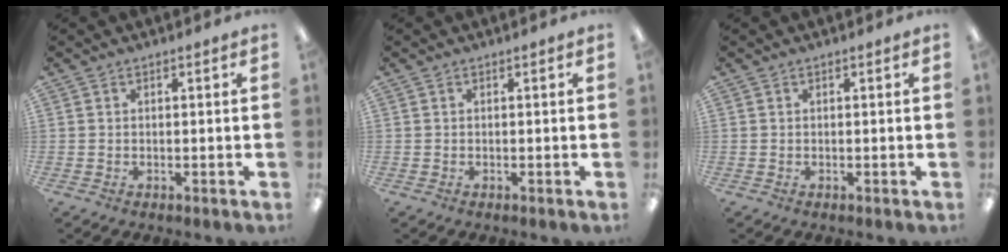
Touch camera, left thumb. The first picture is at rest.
{"total": 0.0}
{"total": 0.0}